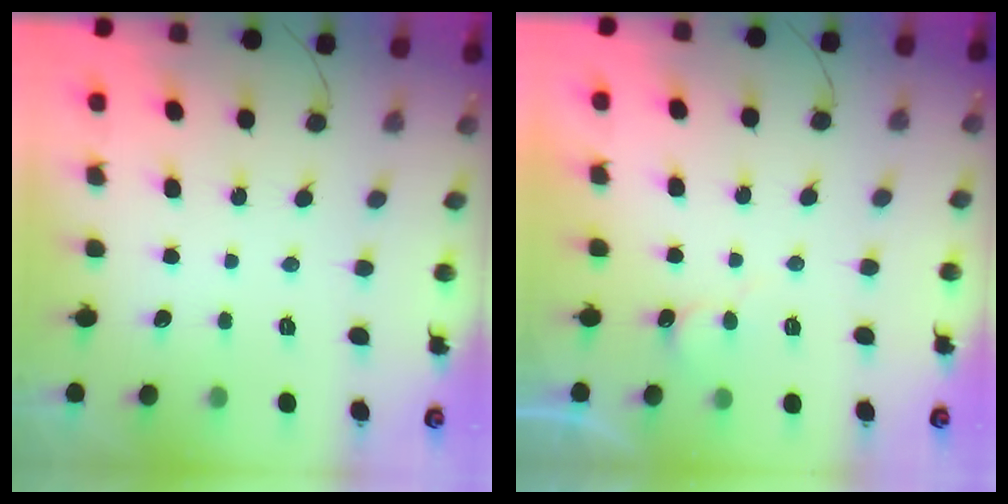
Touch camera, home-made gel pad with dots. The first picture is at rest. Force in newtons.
{"total": 5.8, "press": 5.8, "slide": 0.5}